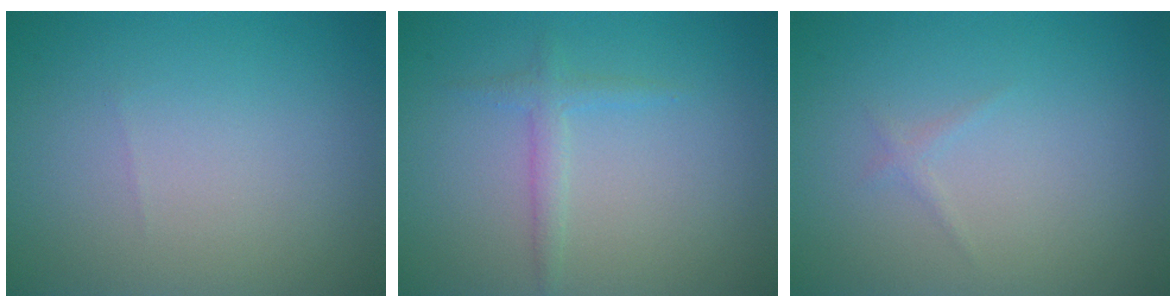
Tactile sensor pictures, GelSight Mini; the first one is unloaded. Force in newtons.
{"total": 1.5, "press": 1.5, "slide": 0.0}
{"total": 0.6, "press": 0.6, "slide": 0.0}